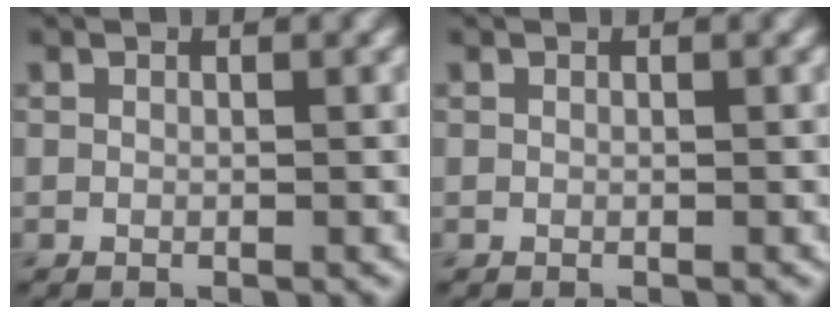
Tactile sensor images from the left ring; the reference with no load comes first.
{"total": 0.0}